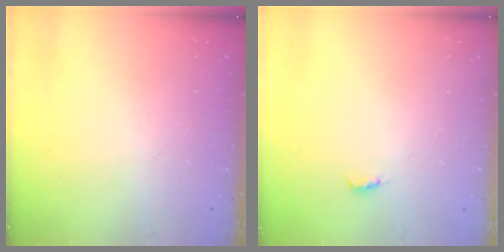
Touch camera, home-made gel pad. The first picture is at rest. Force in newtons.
{"total": 3.4, "press": 2.9, "slide": 1.7}